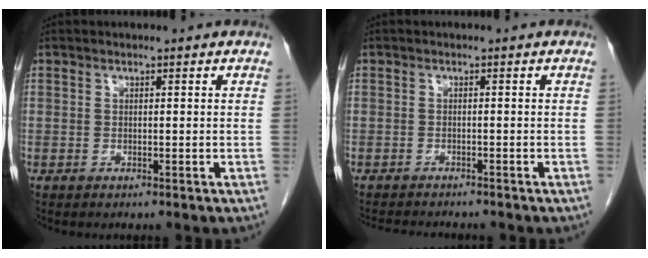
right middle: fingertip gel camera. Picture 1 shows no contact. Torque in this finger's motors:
{"motor_torque": [0.05, -0.04, -0.02, -0.01]}